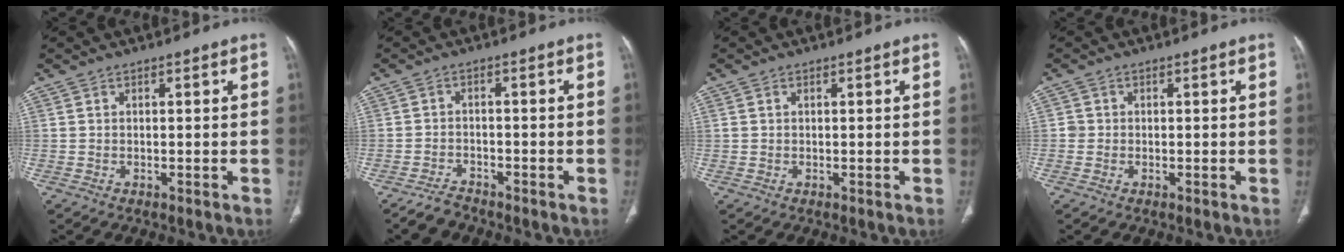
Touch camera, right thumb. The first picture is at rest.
{"total": 3.4, "force": [-3.1, 1.4, 0.6], "torque": [-0.020, 0.011, -0.055]}
{"total": 0.6, "force": [0.3, 0.4, 0.3], "torque": [-0.006, 0.004, 0.006]}
{"total": 1.2, "force": [-0.1, 1.2, 0.1], "torque": [0.006, 0.005, -0.003]}